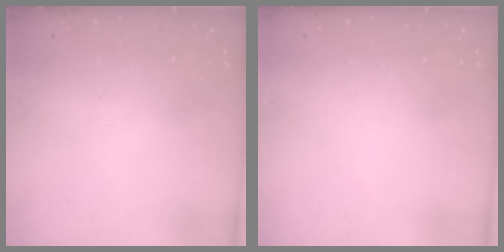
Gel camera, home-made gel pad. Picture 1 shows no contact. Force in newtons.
{"total": 1.5, "press": 1.5, "slide": 0.1}